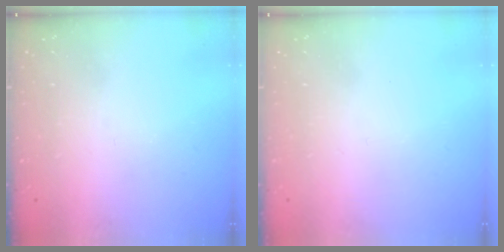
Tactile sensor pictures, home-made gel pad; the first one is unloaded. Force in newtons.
{"total": 1.5, "press": 1.5, "slide": 0.1}